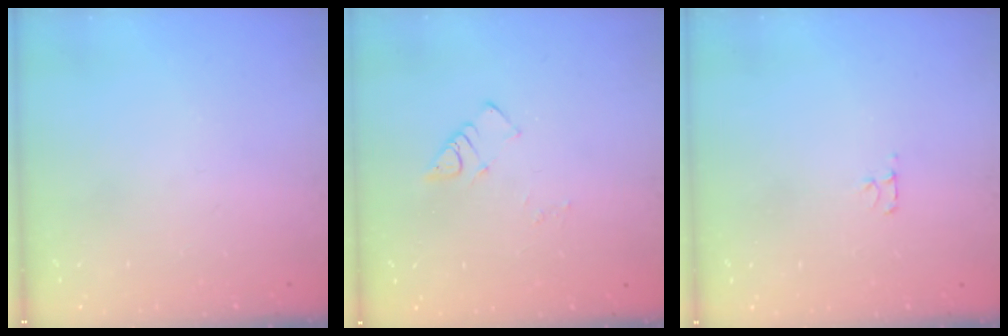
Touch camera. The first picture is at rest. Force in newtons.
{"total": 4.1, "press": 4.0, "slide": 0.7}
{"total": 2.7, "press": 2.7, "slide": 0.3}